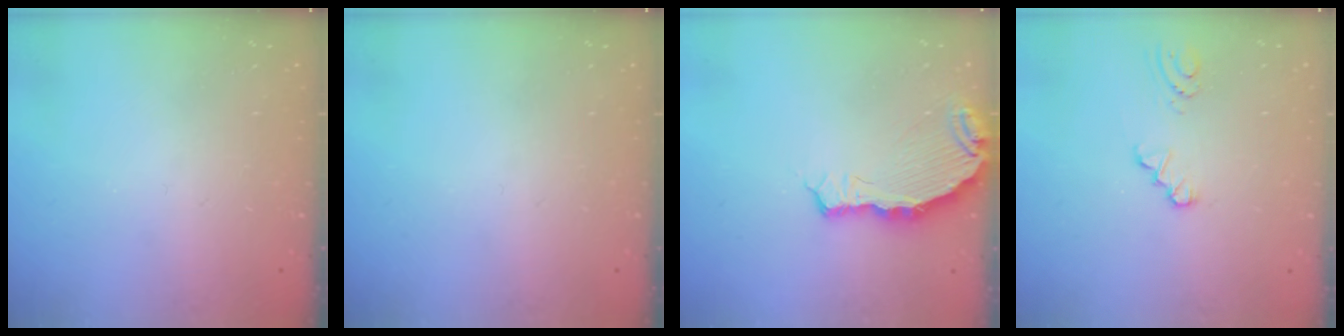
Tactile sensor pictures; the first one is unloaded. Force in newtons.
{"total": 0.0}
{"total": 6.7, "press": 6.0, "slide": 2.9}
{"total": 1.0, "press": 1.0, "slide": 0.2}